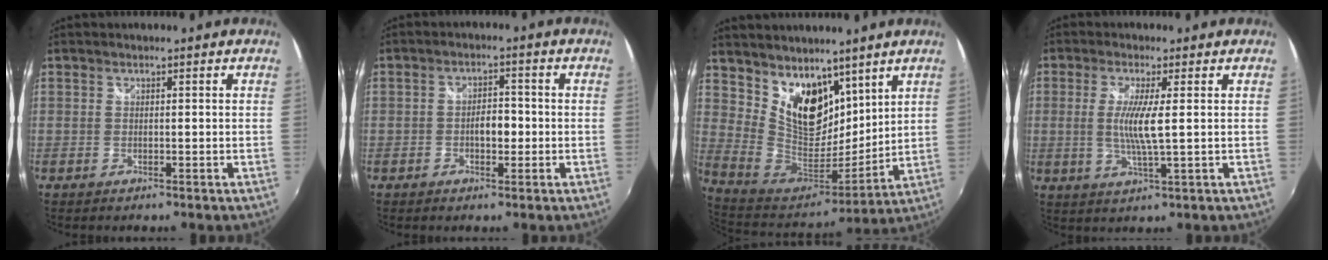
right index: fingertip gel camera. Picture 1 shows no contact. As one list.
[{"total": 3.8, "force": [-0.9, 2.1, 3.0], "torque": [-0.051, 0.005, -0.014]}, {"total": 6.6, "force": [3.1, 5.4, 2.3], "torque": [-0.029, -0.003, 0.057]}, {"total": 6.0, "force": [0.4, 0.0, 6.0], "torque": [-0.121, -0.011, 0.006]}]